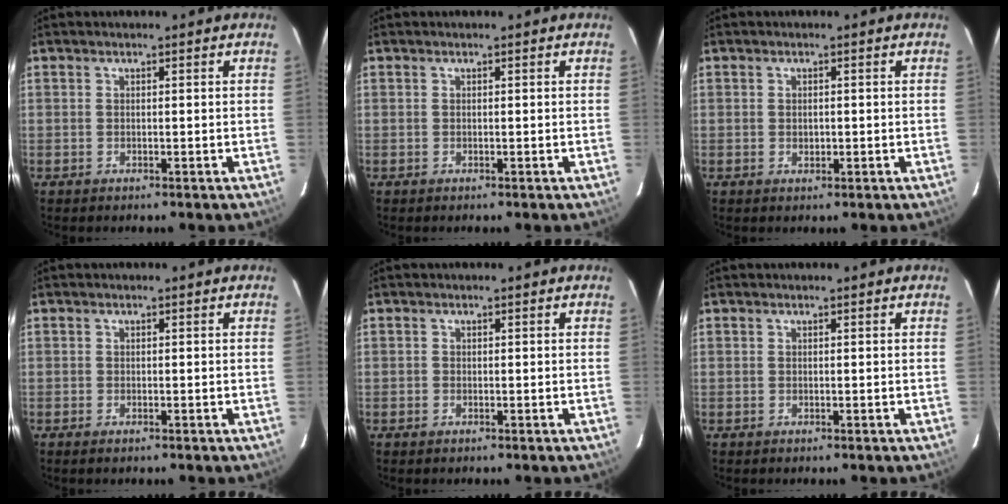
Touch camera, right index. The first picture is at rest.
{"total": 0.0}
{"total": 1.3, "force": [-0.1, 1.0, 0.8], "torque": [-0.012, 0.001, -0.002]}
{"total": 0.8, "force": [-0.6, 0.3, 0.4], "torque": [-0.008, -0.003, -0.012]}
{"total": 0.5, "force": [-0.3, 0.4, 0.1], "torque": [-0.001, 0.001, -0.007]}
{"total": 0.0}